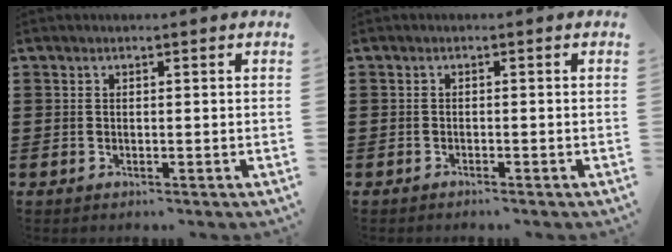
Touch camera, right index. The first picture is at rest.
{"total": 0.7, "force": [-0.7, 0.0, 0.1], "torque": [-0.004, -0.003, -0.013]}